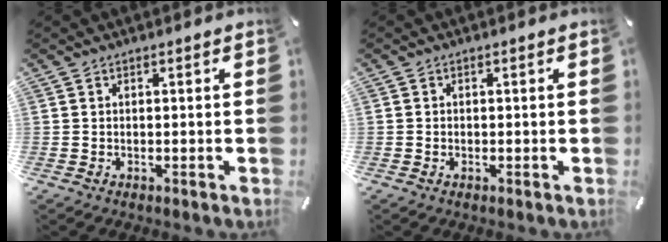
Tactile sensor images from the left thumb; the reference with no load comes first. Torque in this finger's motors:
{"motor_torque": [-0.07, -0.22, -0.04, -0.21, -0.01]}